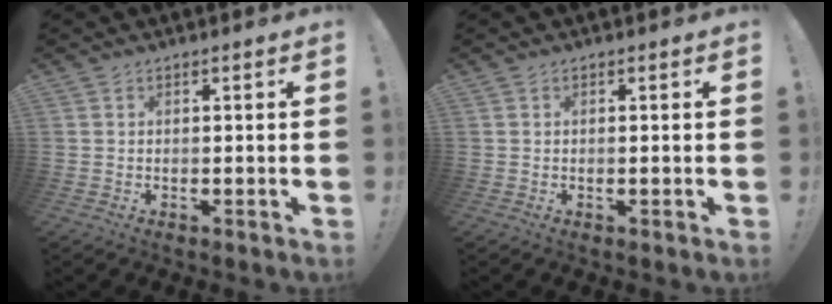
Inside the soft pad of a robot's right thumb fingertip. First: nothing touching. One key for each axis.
{"total": 0.0}